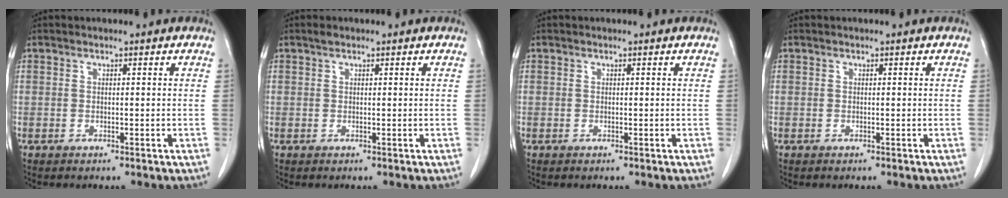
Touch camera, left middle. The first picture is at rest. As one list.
[{"total": 0.7, "force": [0.5, 0.3, 0.3], "torque": [-0.008, 0.005, 0.010]}, {"total": 0.0}, {"total": 0.0}]